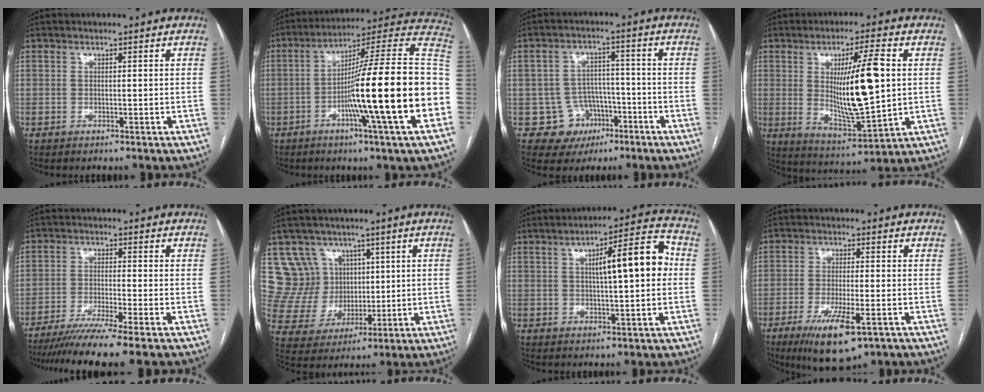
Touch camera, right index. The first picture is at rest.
{"total": 24.9, "force": [-5.5, -1.1, 24.3], "torque": [-0.290, 0.004, -0.105]}
{"total": 7.0, "force": [-3.0, 6.4, 0.5], "torque": [0.004, 0.015, -0.036]}
{"total": 14.0, "force": [1.8, 2.0, 13.7], "torque": [-0.237, -0.013, 0.036]}
{"total": 9.7, "force": [-7.8, -1.6, 5.6], "torque": [-0.080, -0.033, -0.126]}
{"total": 10.2, "force": [5.1, 8.8, 0.9], "torque": [-0.032, 0.042, 0.111]}
{"total": 11.2, "force": [1.4, 2.1, 10.9], "torque": [-0.156, 0.032, 0.020]}
{"total": 10.0, "force": [-5.1, 2.3, 8.2], "torque": [-0.149, -0.023, -0.077]}